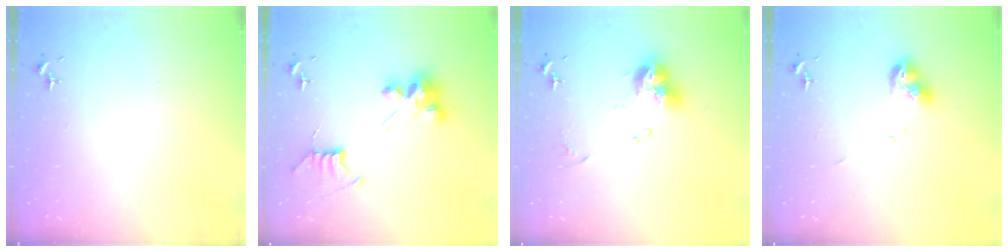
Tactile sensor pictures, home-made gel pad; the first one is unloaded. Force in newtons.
{"total": 11.8, "press": 11.7, "slide": 0.8}
{"total": 11.7, "press": 11.7, "slide": 1.2}
{"total": 11.7, "press": 11.6, "slide": 1.4}